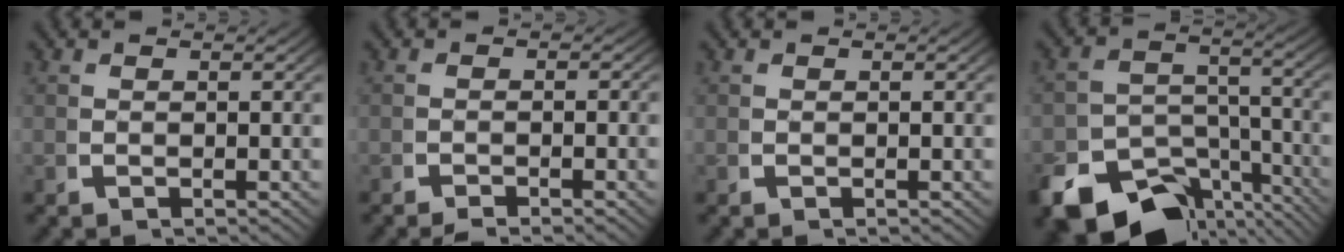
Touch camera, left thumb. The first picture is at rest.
{"total": 1.2, "force": [-1.1, 0.4, 0.1], "torque": [0.005, -0.007, -0.022]}
{"total": 0.0}
{"total": 13.1, "force": [-8.7, 7.3, 6.6], "torque": [-0.095, -0.045, -0.130]}